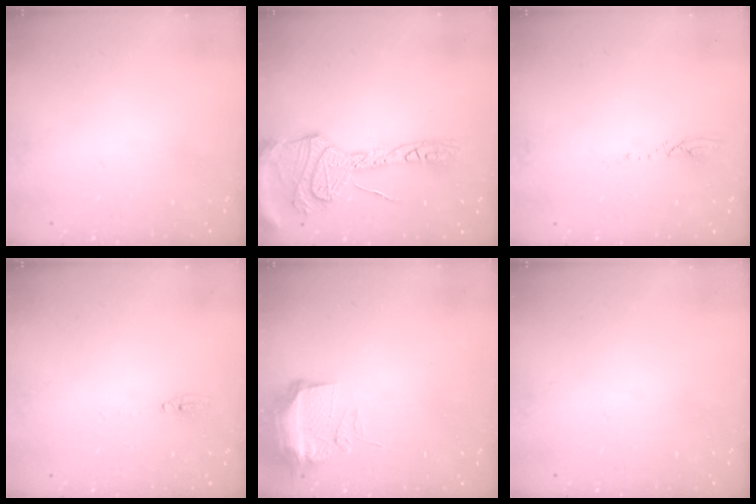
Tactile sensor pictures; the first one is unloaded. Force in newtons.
{"total": 19.8, "press": 19.7, "slide": 1.9}
{"total": 2.3, "press": 2.3, "slide": 0.3}
{"total": 2.9, "press": 2.8, "slide": 0.2}
{"total": 14.9, "press": 12.1, "slide": 8.7}
{"total": 0.0}